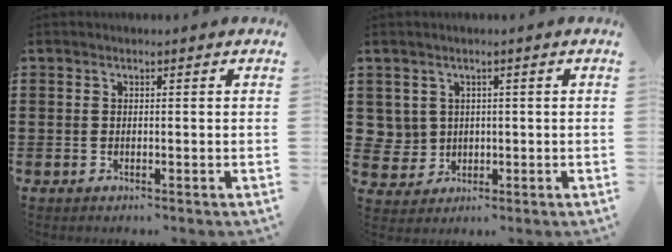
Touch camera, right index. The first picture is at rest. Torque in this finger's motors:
{"motor_torque": [0.95, 1.03, 0.01, -0.02]}